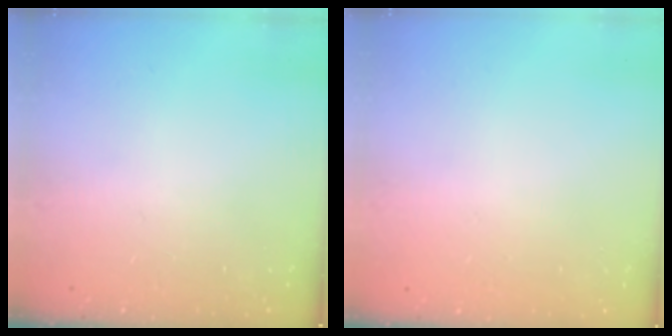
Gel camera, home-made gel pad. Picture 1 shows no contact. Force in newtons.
{"total": 0.0}